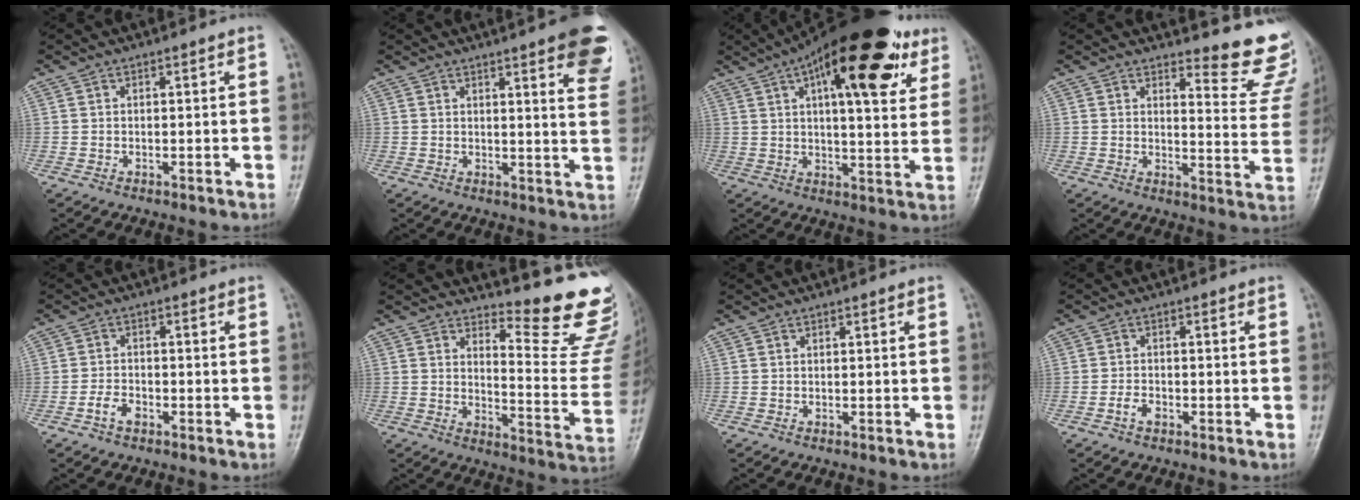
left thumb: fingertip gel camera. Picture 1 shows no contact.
{"total": 13.1, "force": [7.6, 2.6, 10.4], "torque": [-0.102, -0.030, 0.080]}
{"total": 24.4, "force": [11.8, 9.1, 19.3], "torque": [-0.259, -0.004, 0.170]}
{"total": 12.9, "force": [11.4, 3.3, 4.9], "torque": [-0.022, -0.121, 0.117]}
{"total": 3.2, "force": [-1.8, 1.9, 1.8], "torque": [-0.032, 0.013, -0.034]}
{"total": 15.9, "force": [14.4, 2.8, 6.0], "torque": [-0.042, -0.182, 0.169]}
{"total": 0.0}
{"total": 2.4, "force": [-1.3, 1.5, 1.4], "torque": [-0.024, 0.009, -0.026]}